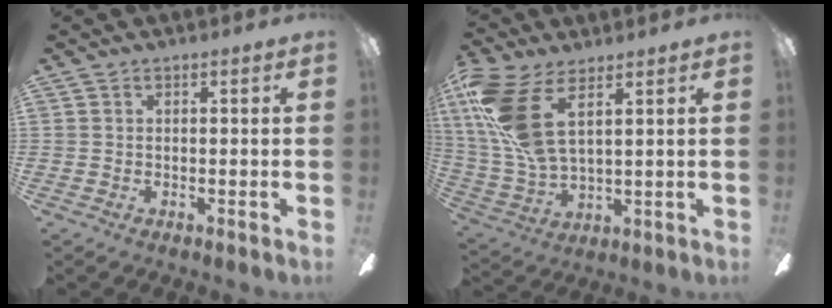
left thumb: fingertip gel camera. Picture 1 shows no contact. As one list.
[{"total": 15.4, "force": [7.4, 6.4, 11.8], "torque": [-0.273, -0.034, 0.134]}]